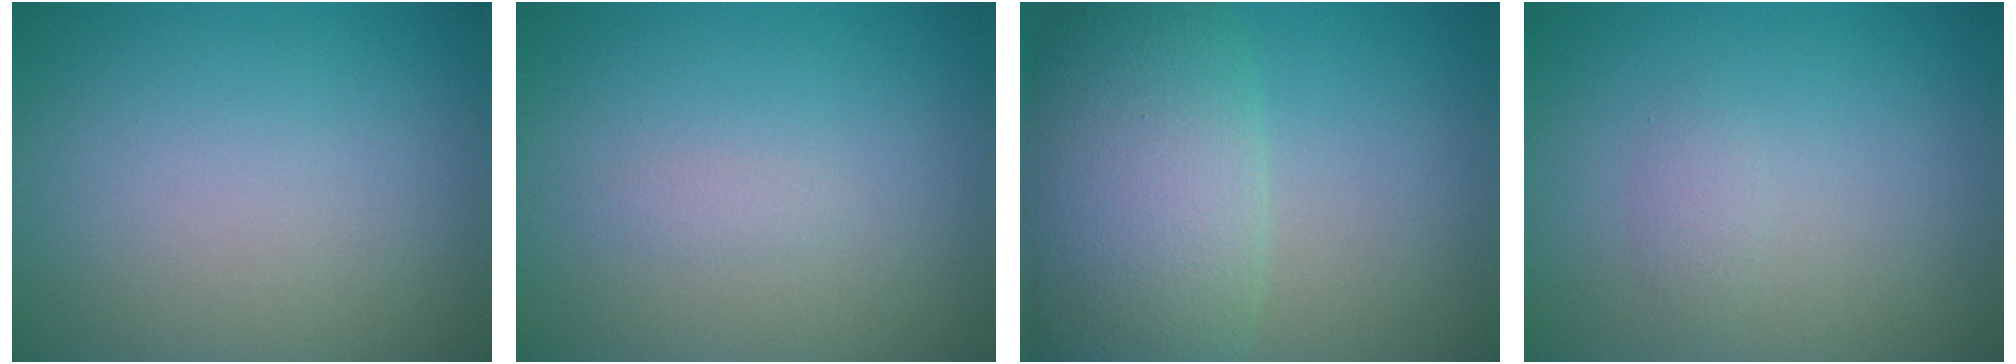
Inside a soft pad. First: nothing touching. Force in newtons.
{"total": 0.6, "press": 0.6, "slide": 0.0}
{"total": 9.8, "press": 9.8, "slide": 0.5}
{"total": 0.9, "press": 0.9, "slide": 0.0}